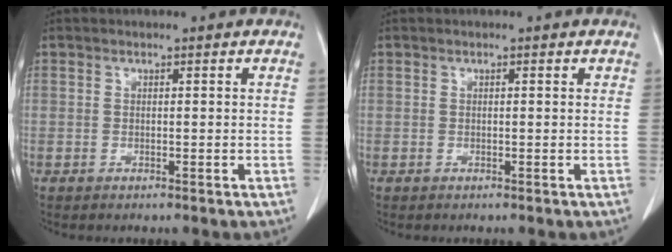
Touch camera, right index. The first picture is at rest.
{"total": 0.5, "force": [0.2, 0.2, 0.4], "torque": [-0.010, 0.002, 0.002]}